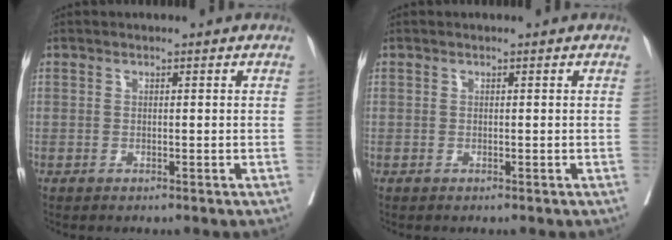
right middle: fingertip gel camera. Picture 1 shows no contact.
{"total": 0.0}